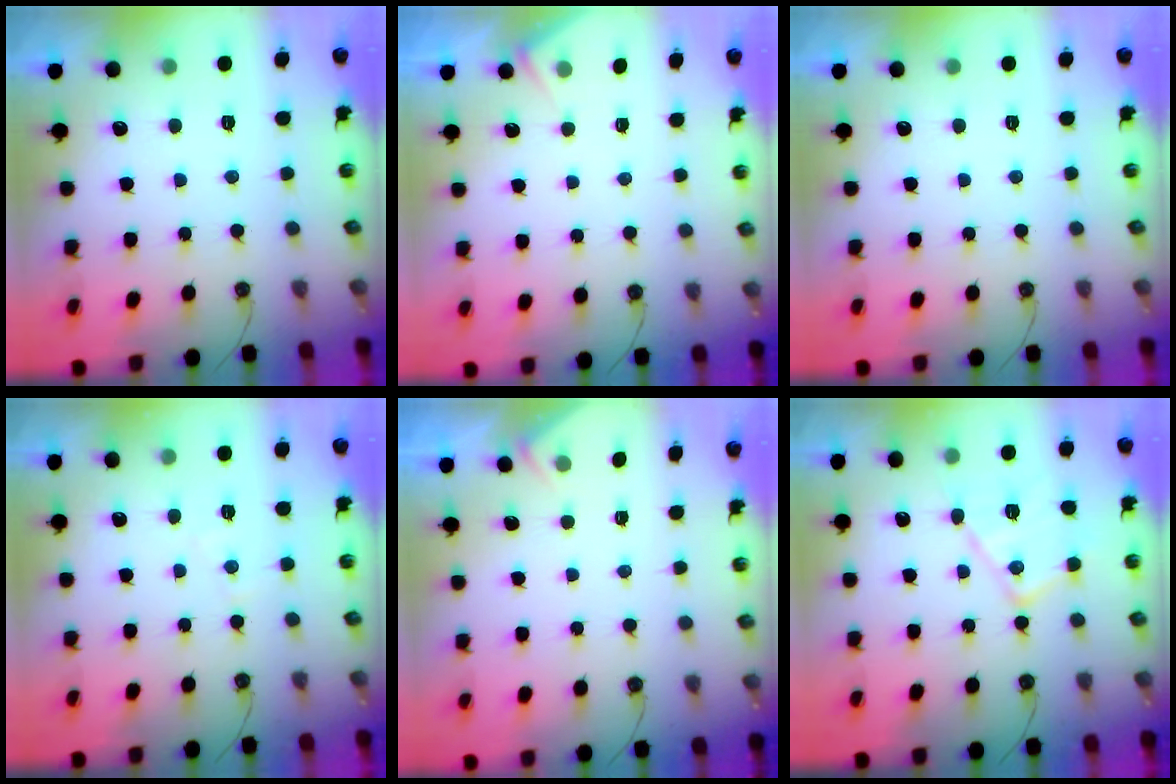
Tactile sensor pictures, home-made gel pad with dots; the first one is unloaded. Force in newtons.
{"total": 4.4, "press": 4.4, "slide": 0.4}
{"total": 0.0}
{"total": 4.0, "press": 3.9, "slide": 0.6}
{"total": 2.5, "press": 2.4, "slide": 0.4}
{"total": 14.0, "press": 13.9, "slide": 1.2}